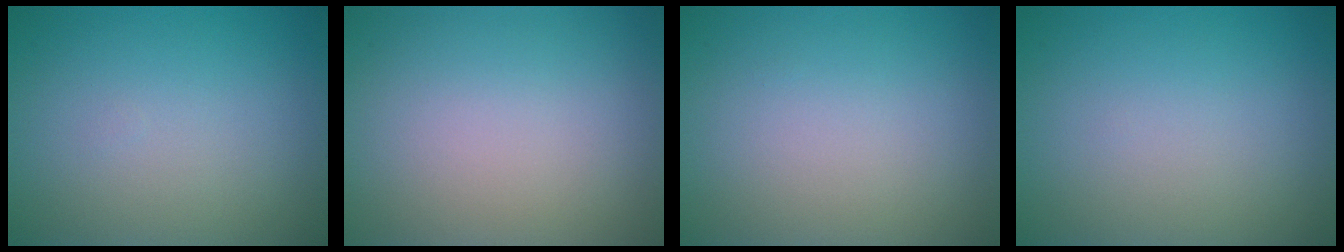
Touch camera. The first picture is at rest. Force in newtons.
{"total": 0.0}
{"total": 0.0}
{"total": 0.0}